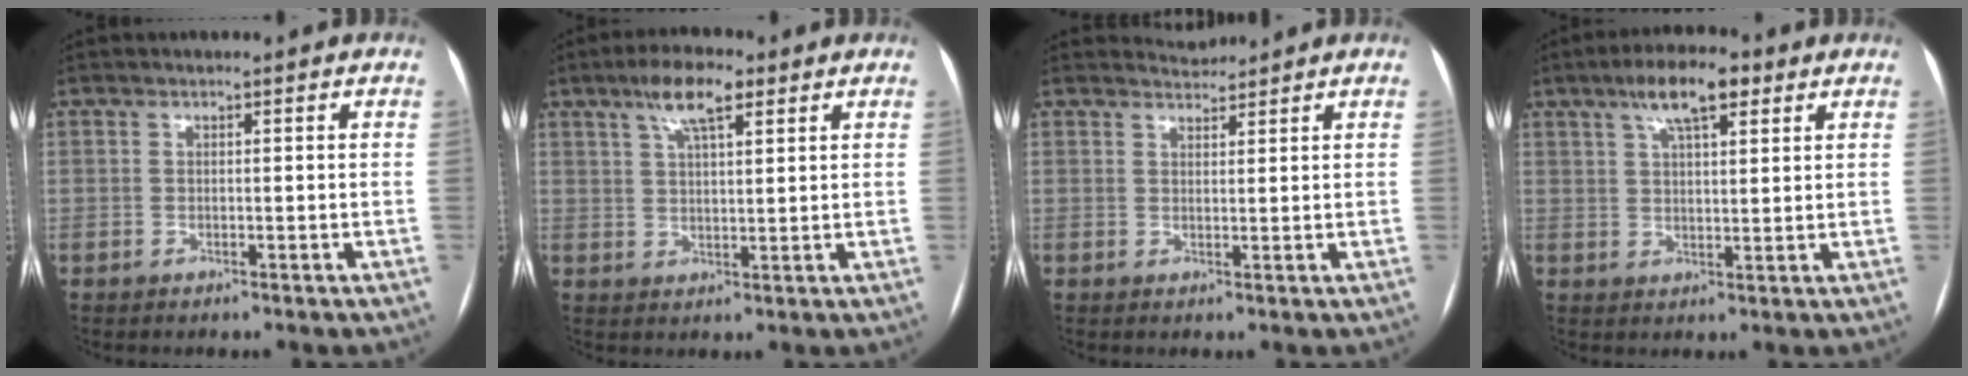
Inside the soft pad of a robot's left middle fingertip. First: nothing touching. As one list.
[{"total": 6.8, "force": [4.0, 1.8, 5.3], "torque": [-0.101, 0.015, 0.068]}, {"total": 2.0, "force": [1.9, -0.1, -0.6], "torque": [-0.002, 0.003, 0.038]}, {"total": 7.7, "force": [4.4, 2.3, 5.9], "torque": [-0.106, 0.018, 0.073]}]